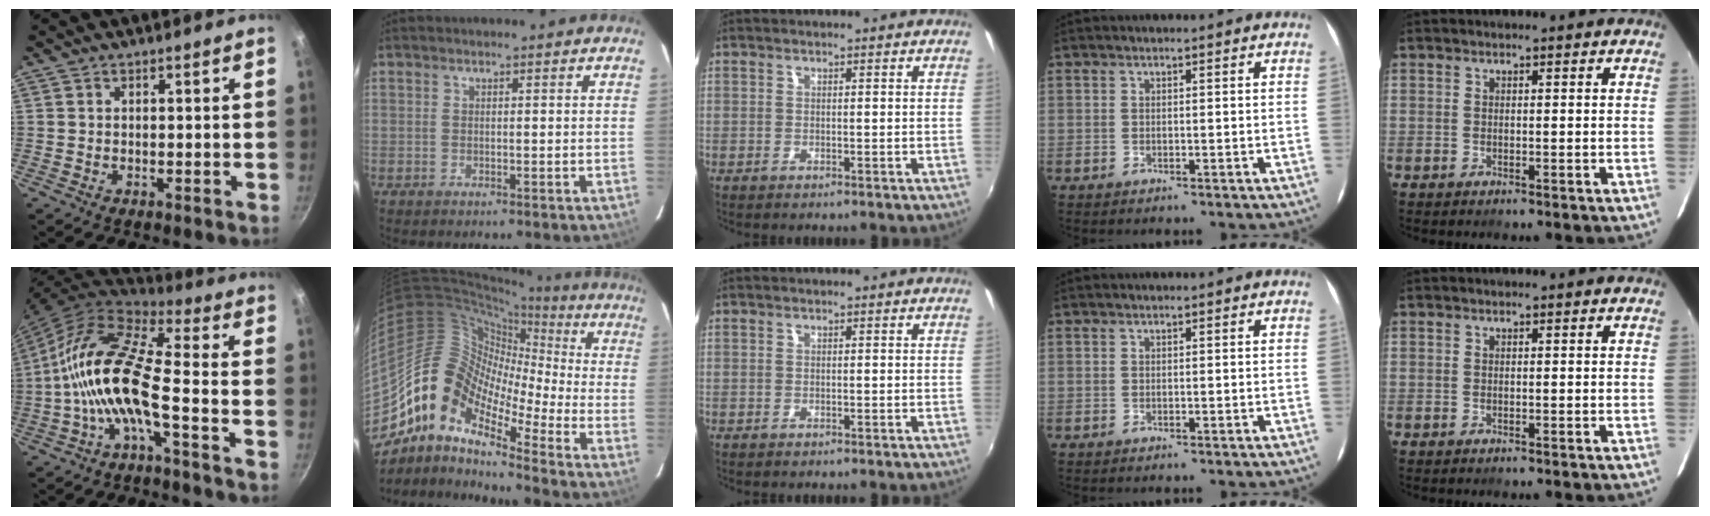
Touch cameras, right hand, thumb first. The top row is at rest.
{"thumb": {"total": 14.7, "force": [-3.8, 4.5, 13.5], "torque": [-0.272, 0.045, -0.086]}, "index": {"total": 13.3, "force": [-7.6, 7.0, 8.4], "torque": [-0.135, 0.012, -0.171]}}